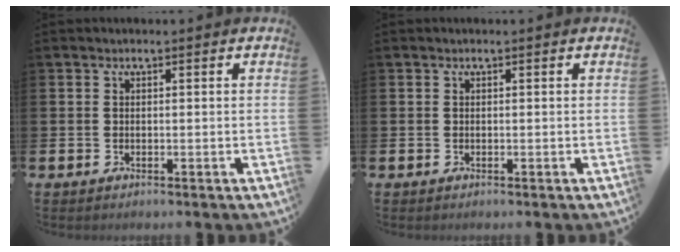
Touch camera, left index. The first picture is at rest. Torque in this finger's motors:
{"motor_torque": [0.00, 0.00, 0.00, -0.01]}